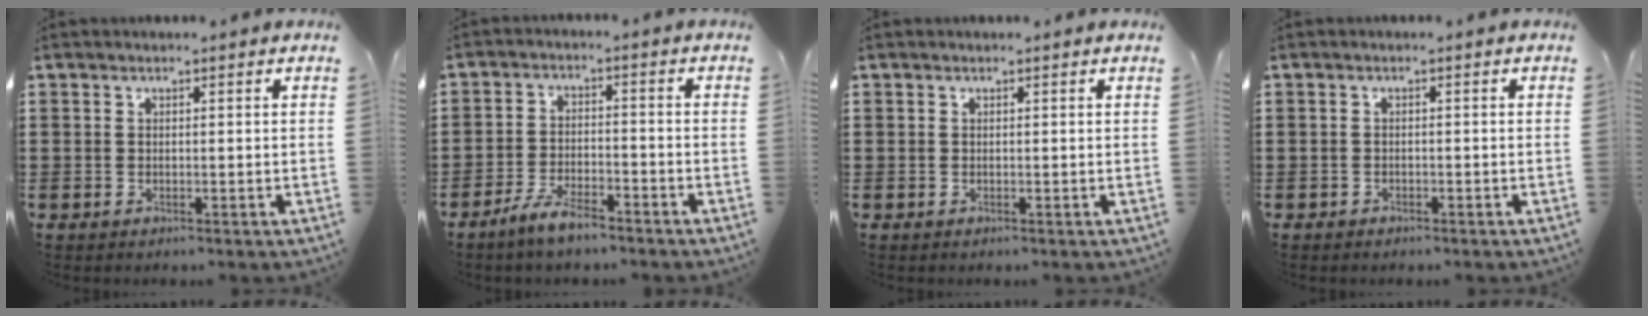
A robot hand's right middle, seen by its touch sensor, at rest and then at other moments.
{"total": 5.1, "force": [-4.3, 1.1, 2.5], "torque": [-0.059, -0.001, -0.084]}
{"total": 0.0}
{"total": 1.0, "force": [-0.8, 0.5, 0.0], "torque": [-0.001, 0.001, -0.019]}